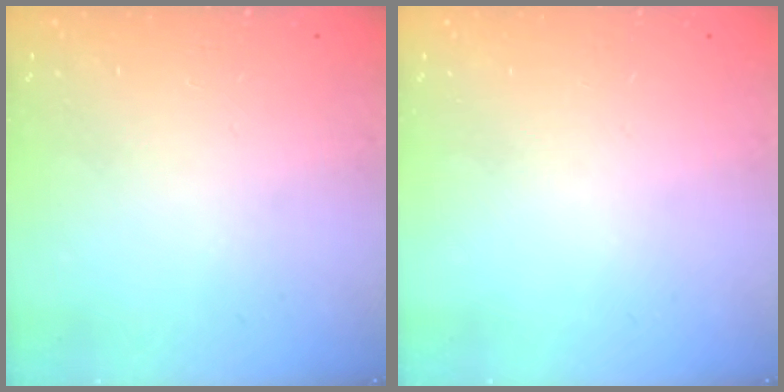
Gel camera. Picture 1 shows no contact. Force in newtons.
{"total": 0.0}